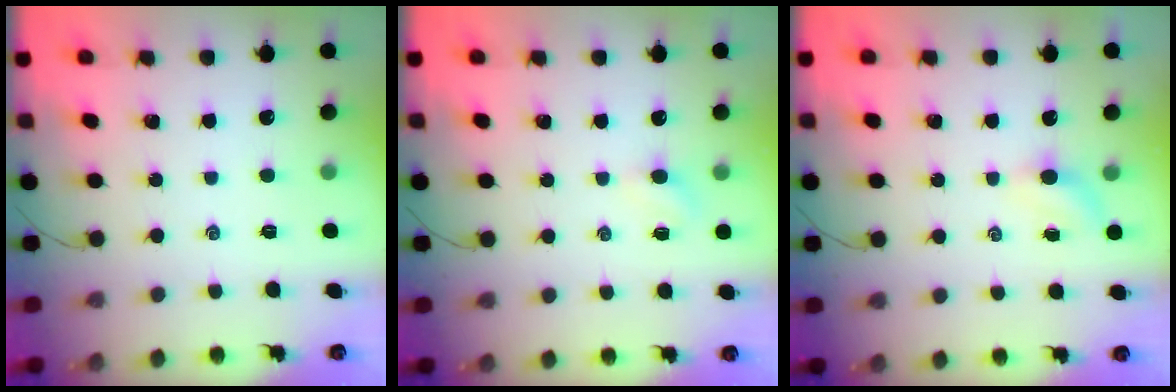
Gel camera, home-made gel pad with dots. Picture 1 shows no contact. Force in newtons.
{"total": 2.8, "press": 2.6, "slide": 1.0}
{"total": 3.1, "press": 2.9, "slide": 1.0}